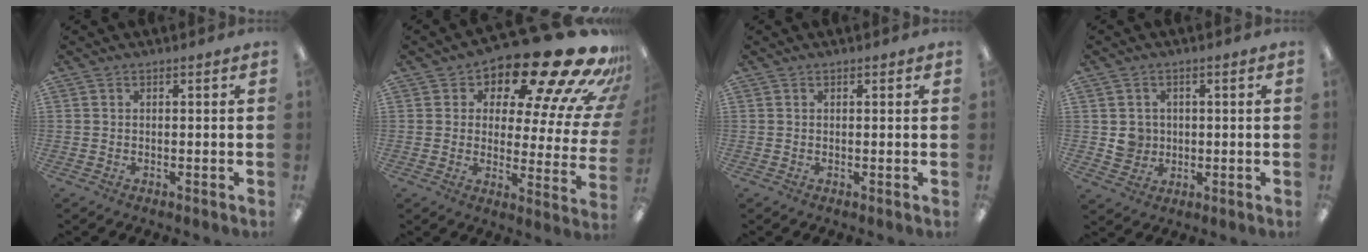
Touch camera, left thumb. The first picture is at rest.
{"total": 21.1, "force": [15.5, 6.6, 12.6], "torque": [-0.180, -0.117, 0.250]}
{"total": 0.6, "force": [0.2, 0.2, 0.5], "torque": [-0.003, -0.001, 0.002]}
{"total": 4.6, "force": [0.4, 4.5, 0.7], "torque": [-0.007, 0.005, 0.007]}